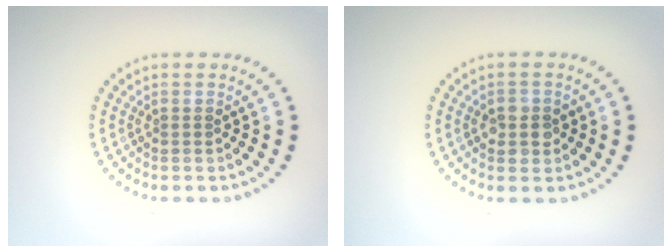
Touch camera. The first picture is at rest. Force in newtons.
{"total": 2.2, "press": 2.2, "slide": 0.5}